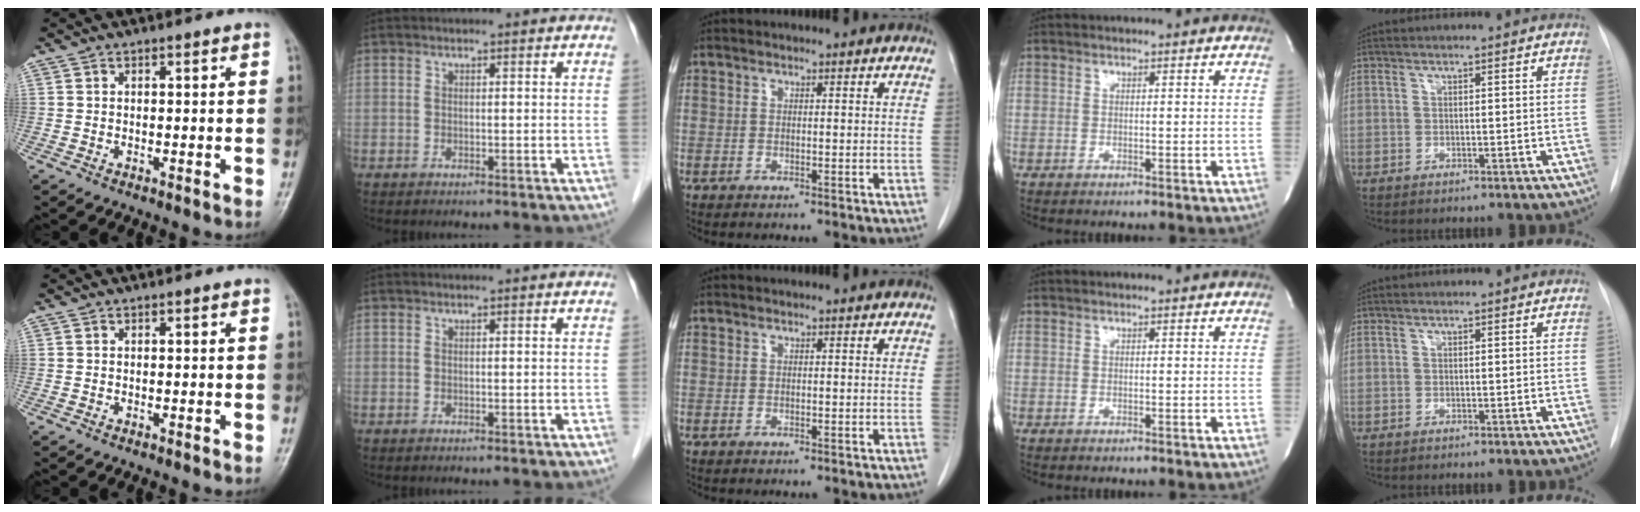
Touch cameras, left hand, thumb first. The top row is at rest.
{}